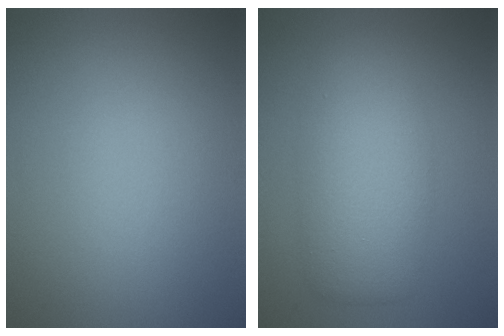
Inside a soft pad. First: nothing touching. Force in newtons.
{"total": 5.8, "press": 5.8, "slide": 0.2}